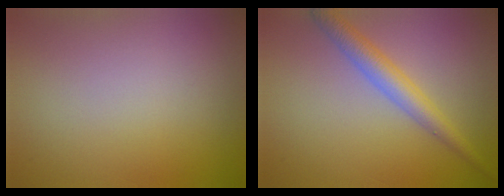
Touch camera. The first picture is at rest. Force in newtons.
{"total": 3.3, "press": 3.3, "slide": 0.1}